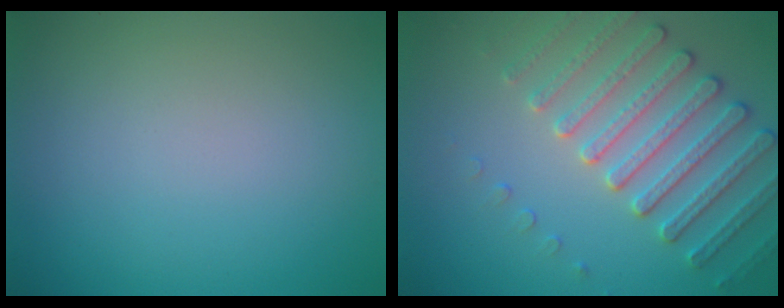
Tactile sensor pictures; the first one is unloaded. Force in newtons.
{"total": 4.5, "press": 4.4, "slide": 0.8}